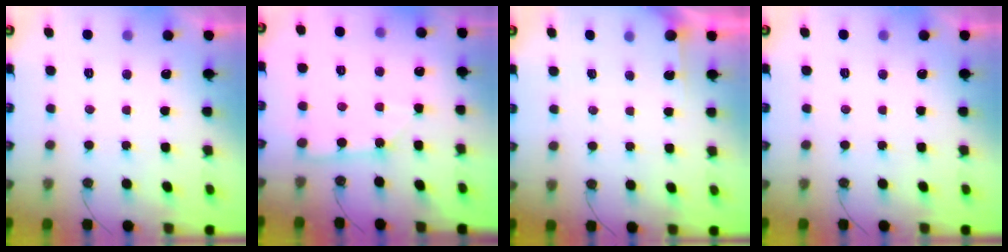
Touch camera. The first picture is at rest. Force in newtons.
{"total": 2.9, "press": 2.9, "slide": 0.2}
{"total": 2.7, "press": 2.7, "slide": 0.3}
{"total": 0.0}